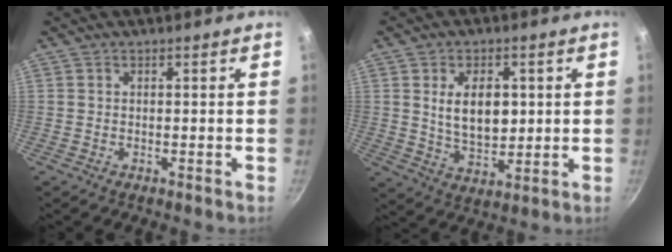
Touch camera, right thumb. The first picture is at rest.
{"total": 9.8, "force": [1.8, 6.1, 7.5], "torque": [-0.105, -0.017, 0.038]}